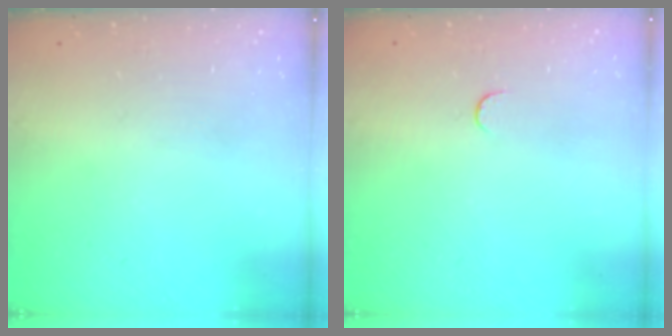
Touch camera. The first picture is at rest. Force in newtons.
{"total": 3.2, "press": 3.2, "slide": 0.3}